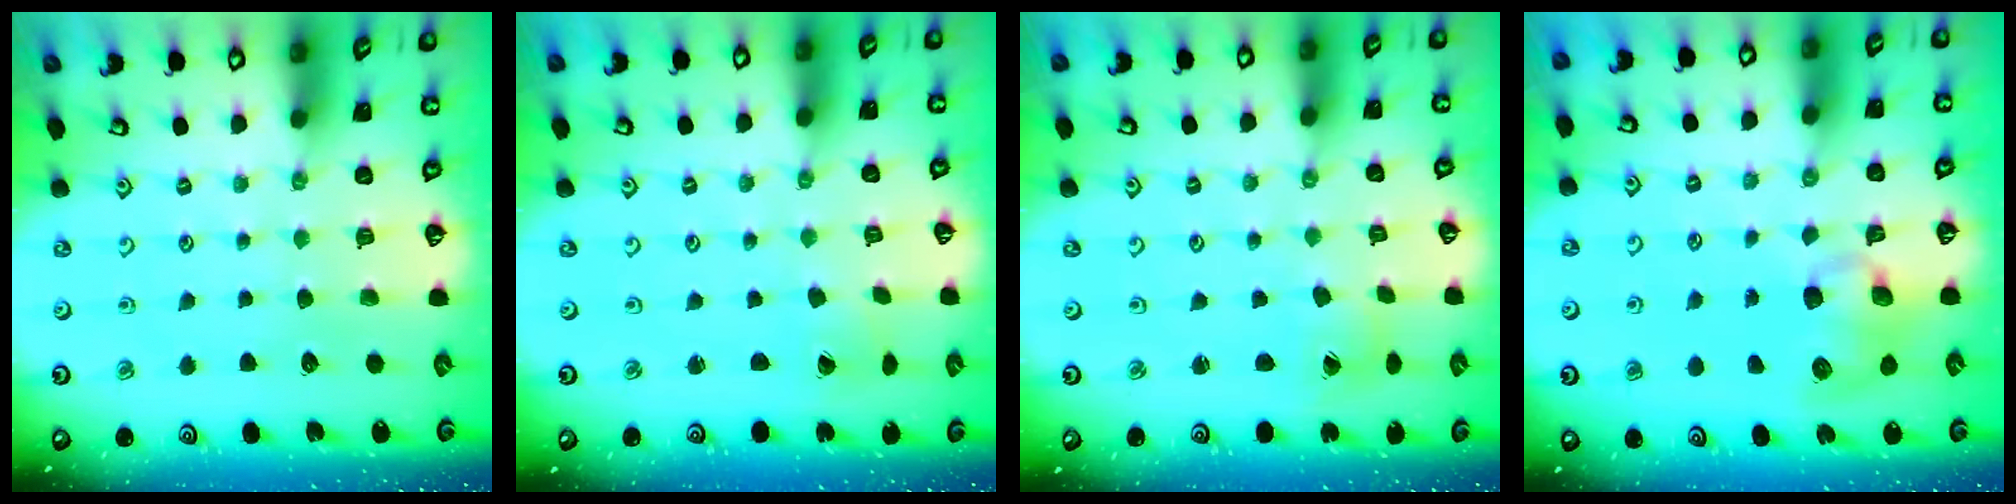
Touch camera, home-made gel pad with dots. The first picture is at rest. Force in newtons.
{"total": 0.9, "press": 0.8, "slide": 0.4}
{"total": 1.7, "press": 1.6, "slide": 0.2}
{"total": 8.6, "press": 8.5, "slide": 1.3}